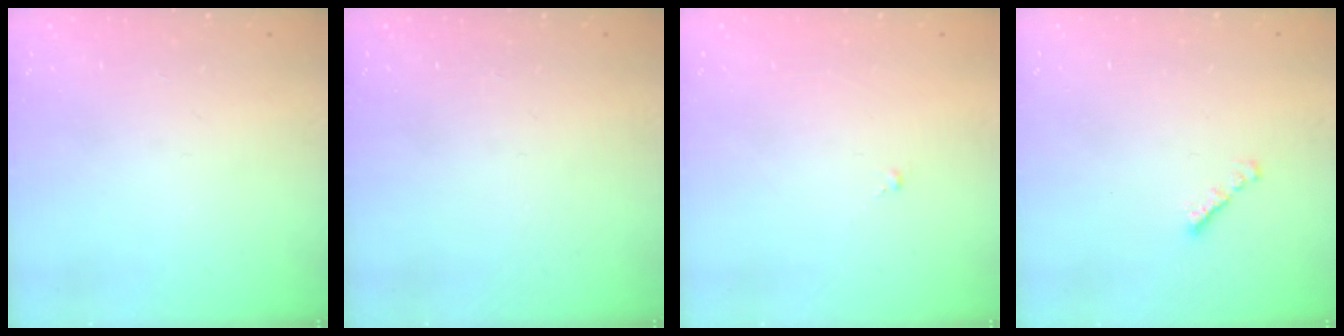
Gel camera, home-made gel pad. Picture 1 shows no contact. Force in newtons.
{"total": 0.0}
{"total": 0.0}
{"total": 1.0, "press": 0.8, "slide": 0.5}